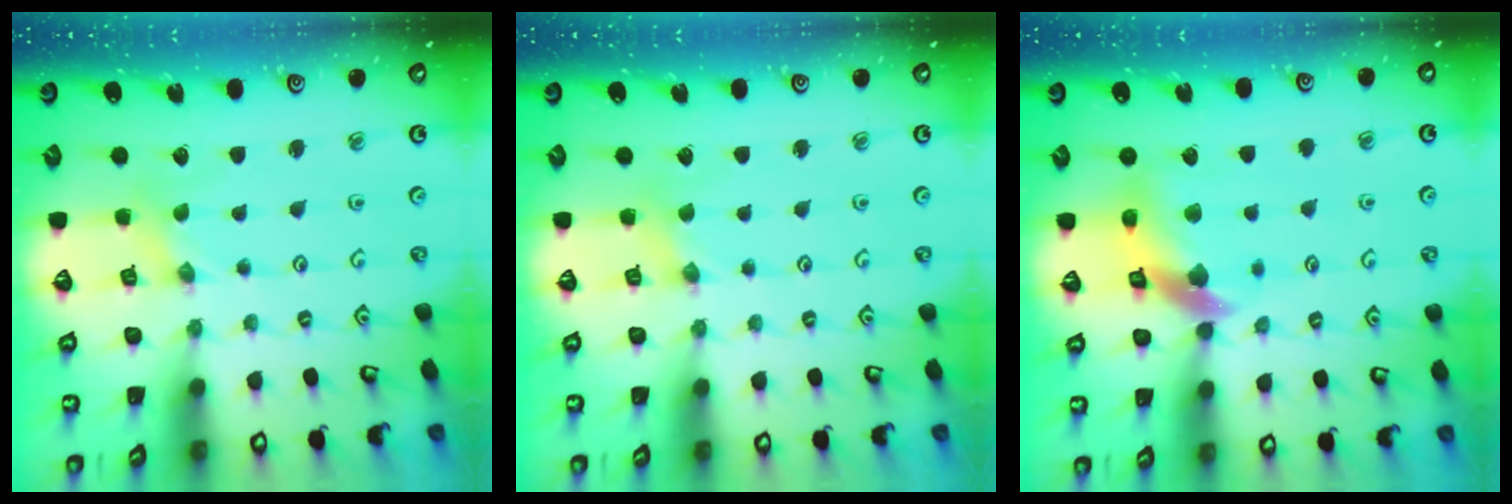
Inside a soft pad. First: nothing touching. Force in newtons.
{"total": 2.8, "press": 2.8, "slide": 0.3}
{"total": 10.9, "press": 10.7, "slide": 1.7}